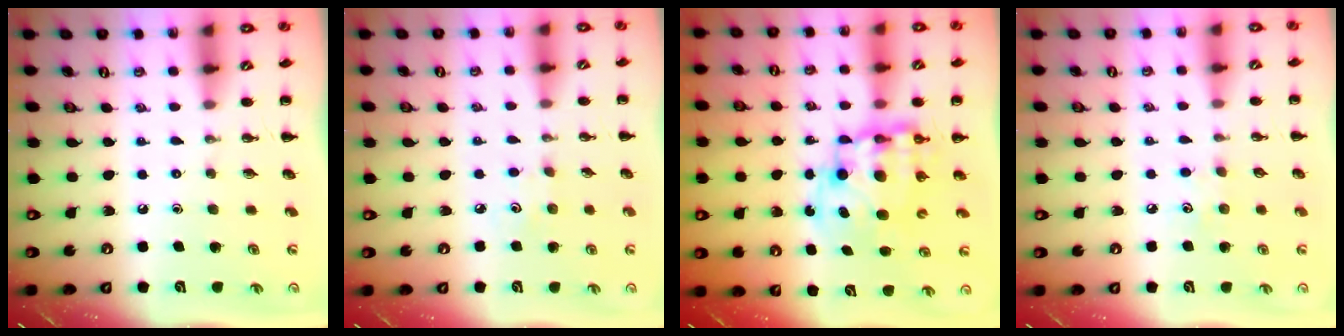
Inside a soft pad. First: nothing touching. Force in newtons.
{"total": 3.5, "press": 3.4, "slide": 0.8}
{"total": 12.0, "press": 11.7, "slide": 2.9}
{"total": 4.2, "press": 4.0, "slide": 1.2}